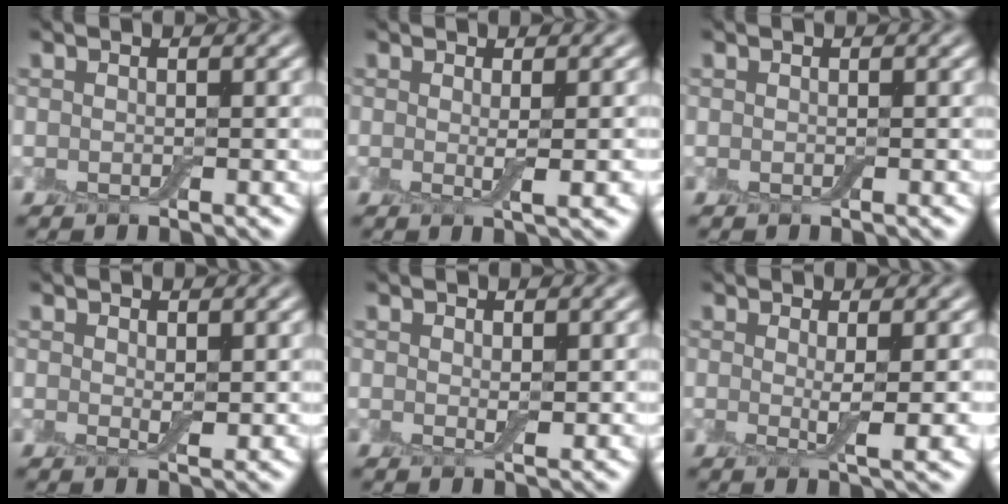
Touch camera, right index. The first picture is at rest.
{"total": 1.4, "force": [0.0, -0.2, 1.4], "torque": [-0.027, -0.003, 0.000]}
{"total": 0.0}
{"total": 1.1, "force": [0.4, 0.5, 0.9], "torque": [-0.018, -0.001, 0.010]}
{"total": 0.8, "force": [0.3, 0.4, 0.6], "torque": [-0.013, 0.001, 0.007]}
{"total": 2.0, "force": [0.4, -0.1, 2.0], "torque": [-0.036, -0.005, 0.007]}